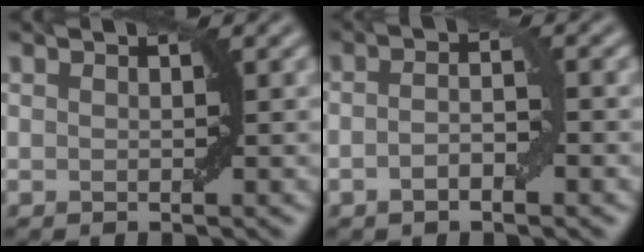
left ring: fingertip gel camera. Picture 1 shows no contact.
{"total": 2.6, "force": [-0.8, 0.8, 2.4], "torque": [-0.044, 0.001, -0.018]}